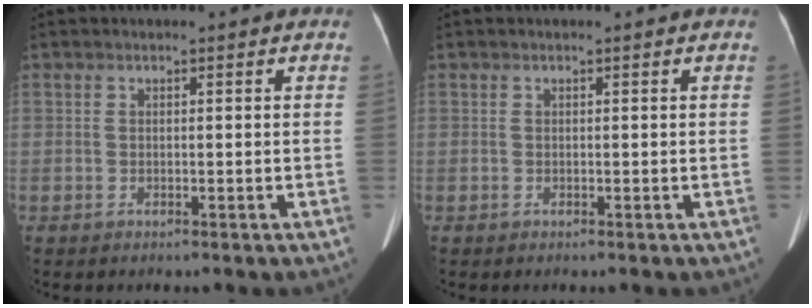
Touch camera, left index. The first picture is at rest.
{"total": 0.0}